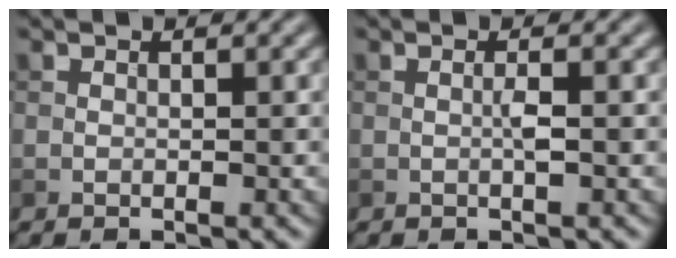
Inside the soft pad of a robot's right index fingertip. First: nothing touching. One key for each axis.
{"total": 1.0, "fx": -0.1, "fy": 0.0, "fz": 1.0, "tx": -0.020, "ty": 0.002, "tz": -0.004}